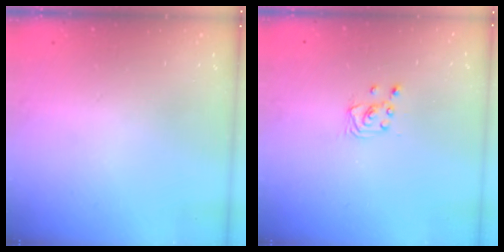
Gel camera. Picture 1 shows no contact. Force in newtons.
{"total": 2.5, "press": 2.5, "slide": 0.2}